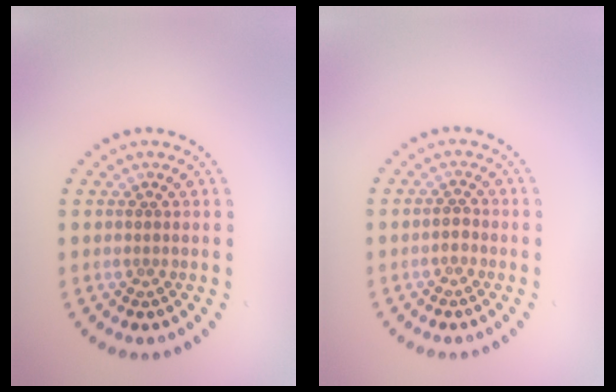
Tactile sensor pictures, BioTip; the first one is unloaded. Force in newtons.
{"total": 0.9, "press": 0.8, "slide": 0.3}